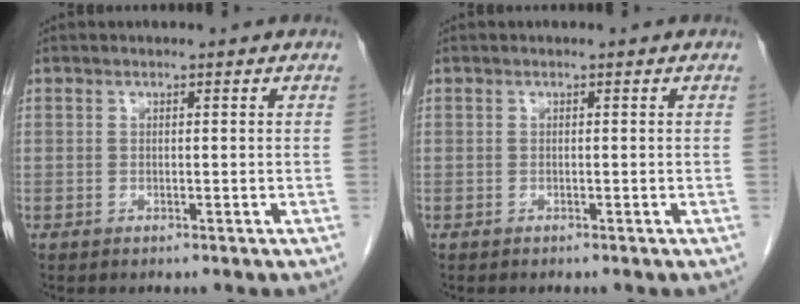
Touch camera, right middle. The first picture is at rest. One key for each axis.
{"total": 0.0}